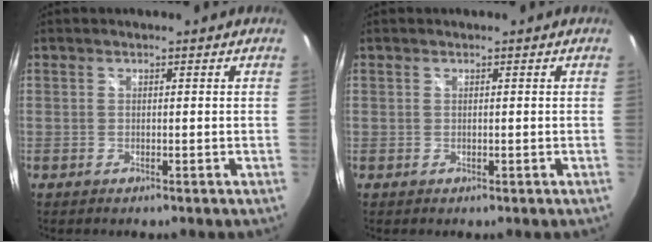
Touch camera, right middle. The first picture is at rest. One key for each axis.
{"total": 0.0}